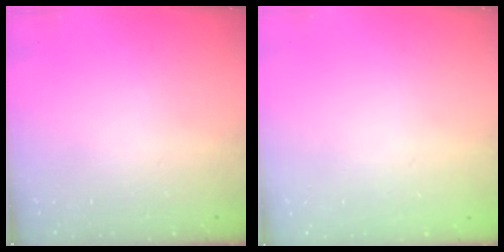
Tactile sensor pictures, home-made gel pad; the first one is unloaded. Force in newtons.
{"total": 0.0}